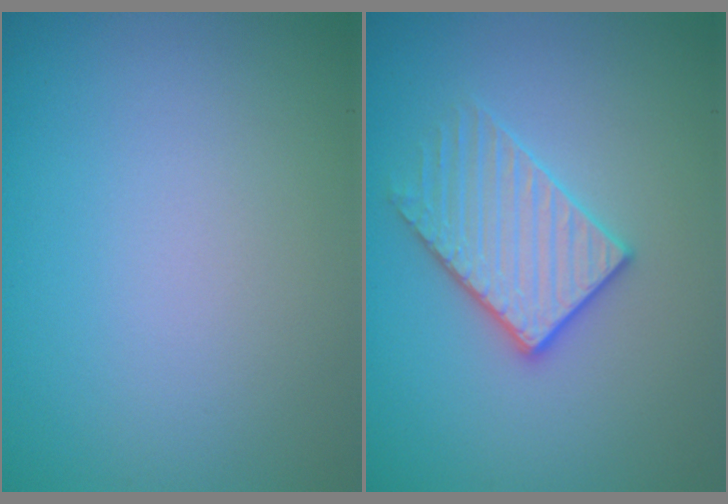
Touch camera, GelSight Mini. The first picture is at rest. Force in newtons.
{"total": 3.2, "press": 3.0, "slide": 1.1}